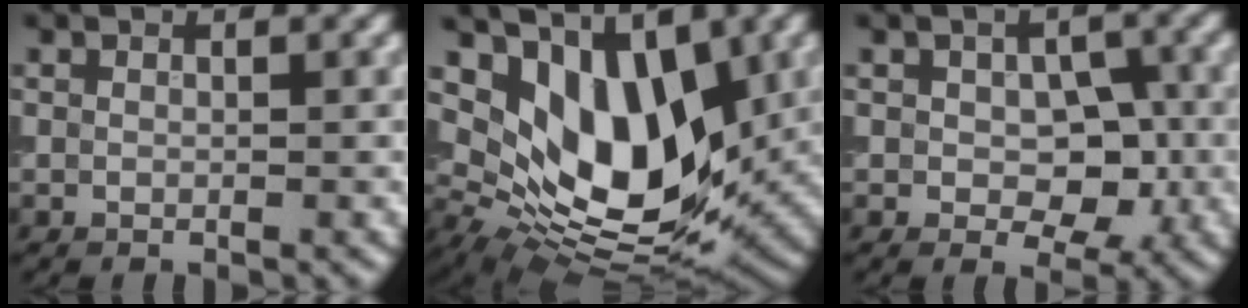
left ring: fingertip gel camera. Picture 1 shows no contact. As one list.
[{"total": 10.9, "force": [3.3, 6.2, 8.4], "torque": [-0.138, -0.021, 0.062]}, {"total": 4.6, "force": [-0.3, 3.0, 3.5], "torque": [-0.043, -0.006, -0.004]}]